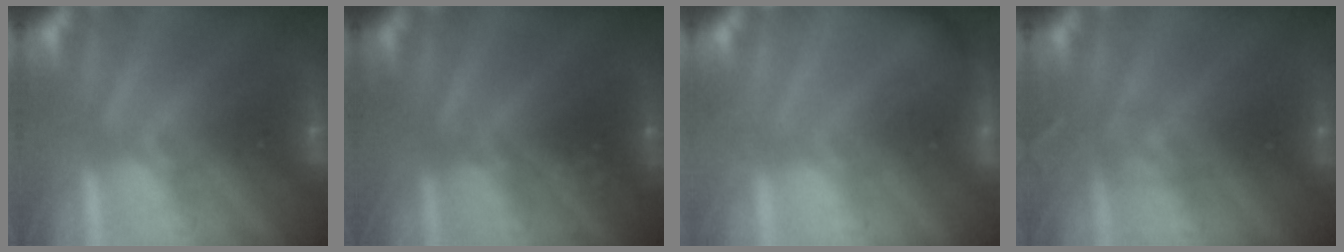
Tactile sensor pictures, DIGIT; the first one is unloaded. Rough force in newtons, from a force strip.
{"total": 2.4}
{"total": 2.3}
{"total": 2.8}